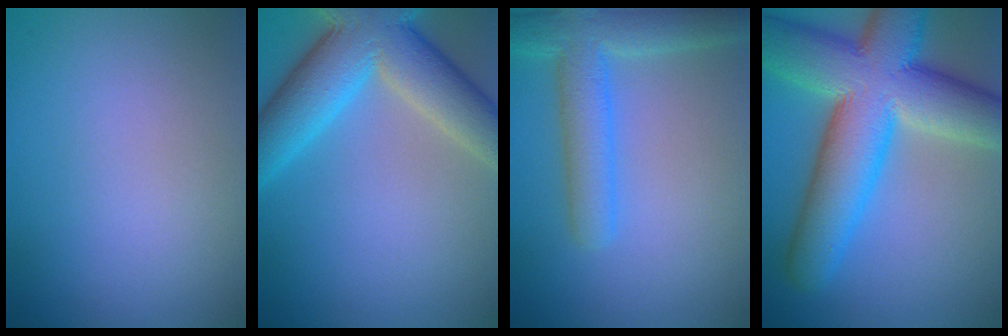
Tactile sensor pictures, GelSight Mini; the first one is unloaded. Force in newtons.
{"total": 9.2, "press": 9.2, "slide": 0.5}
{"total": 5.1, "press": 5.1, "slide": 0.5}
{"total": 13.1, "press": 13.1, "slide": 0.6}